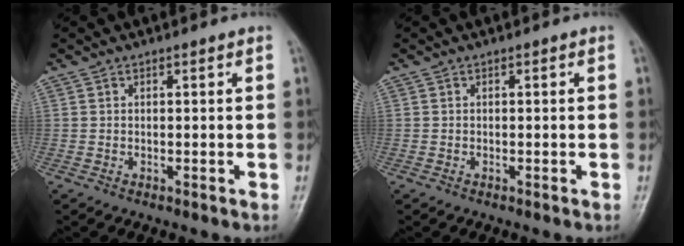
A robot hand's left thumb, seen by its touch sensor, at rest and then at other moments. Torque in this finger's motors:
{"motor_torque": [0.00, 0.00, 0.00, 0.00, 0.00]}